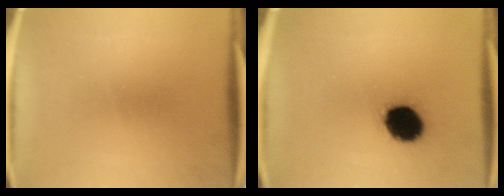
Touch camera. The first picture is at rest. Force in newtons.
{"total": 14.0}